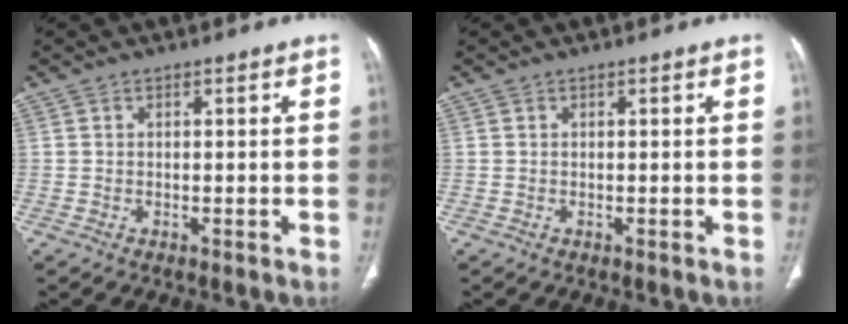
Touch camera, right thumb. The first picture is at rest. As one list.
[{"total": 0.0}]